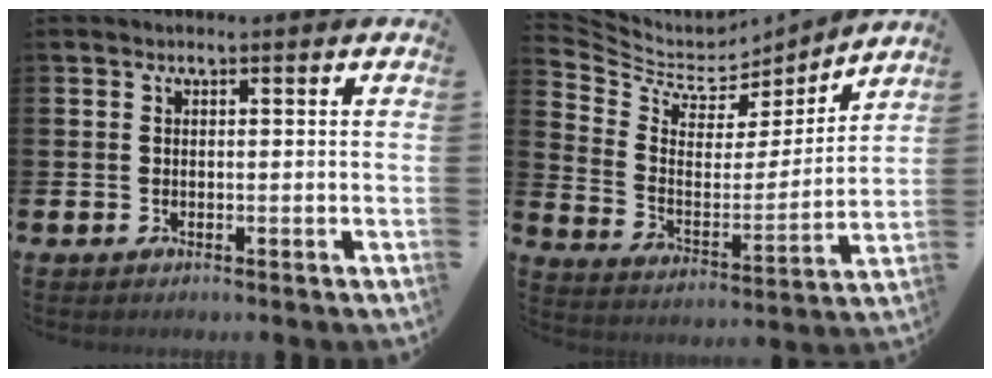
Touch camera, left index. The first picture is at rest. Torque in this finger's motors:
{"motor_torque": [-0.83, -0.74, -0.50, -0.15]}